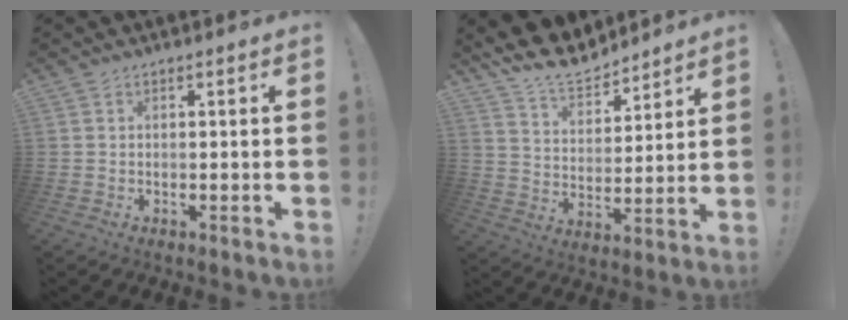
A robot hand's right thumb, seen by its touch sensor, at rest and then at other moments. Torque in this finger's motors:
{"motor_torque": [0.35, 1.07, 0.21, 0.25, 0.00]}